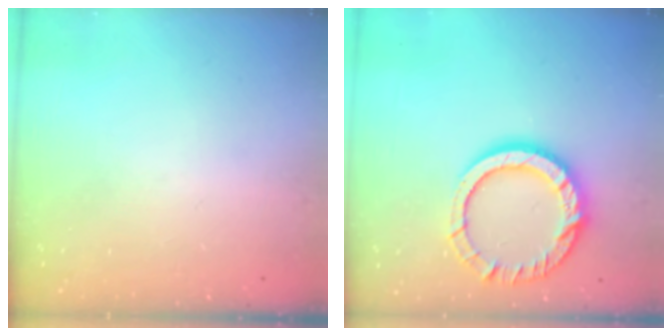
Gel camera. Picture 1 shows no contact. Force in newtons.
{"total": 15.1, "press": 15.0, "slide": 1.5}